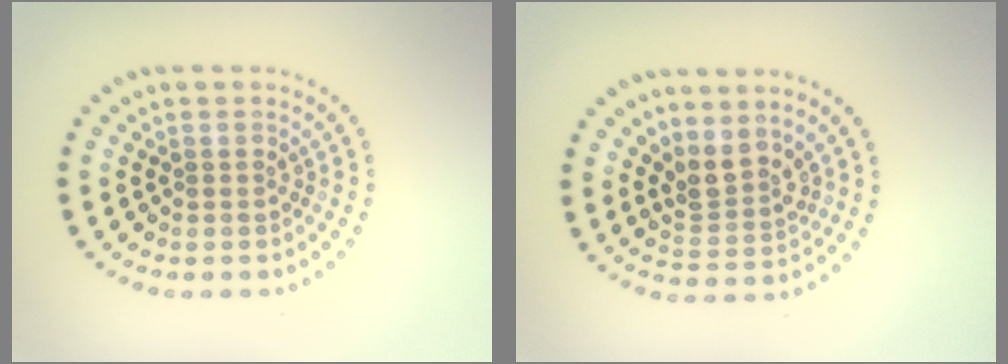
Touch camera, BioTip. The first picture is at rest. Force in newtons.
{"total": 2.8, "press": 2.0, "slide": 2.0}